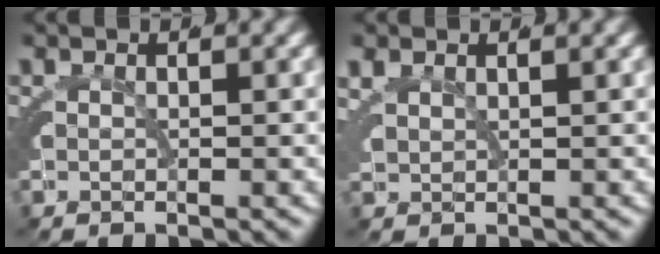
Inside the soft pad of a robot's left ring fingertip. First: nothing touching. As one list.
[{"total": 2.2, "force": [1.0, 1.7, 0.9], "torque": [-0.027, -0.004, 0.020]}]